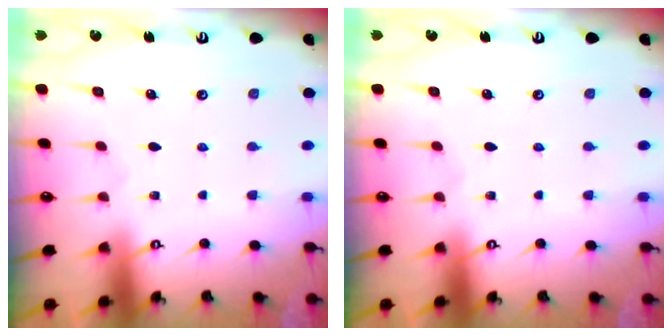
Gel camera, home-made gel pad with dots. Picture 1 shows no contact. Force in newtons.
{"total": 0.0}